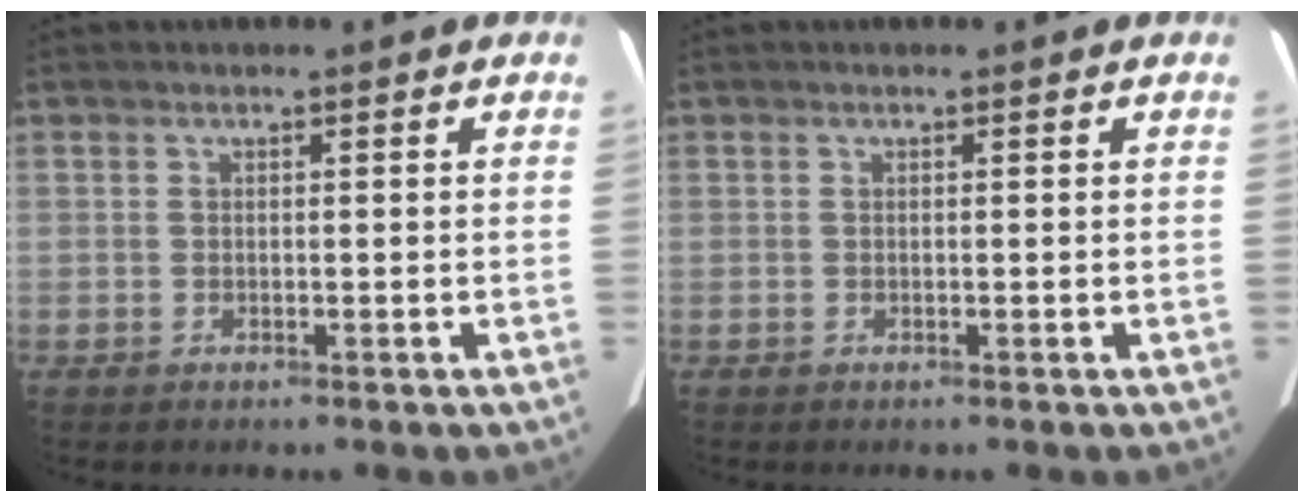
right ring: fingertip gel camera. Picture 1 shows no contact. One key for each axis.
{"total": 0.0}